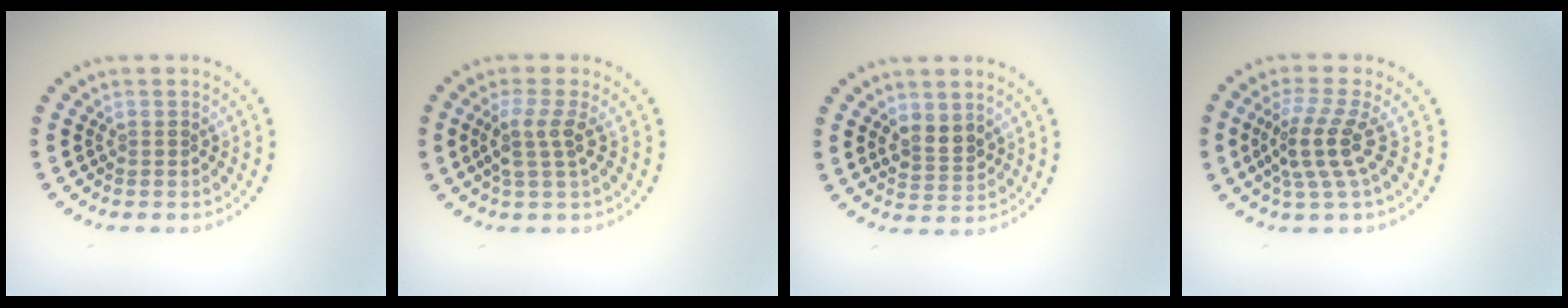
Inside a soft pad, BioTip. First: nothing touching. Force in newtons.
{"total": 2.6, "press": 2.1, "slide": 1.6}
{"total": 2.4, "press": 2.2, "slide": 1.0}
{"total": 3.6, "press": 2.7, "slide": 2.4}